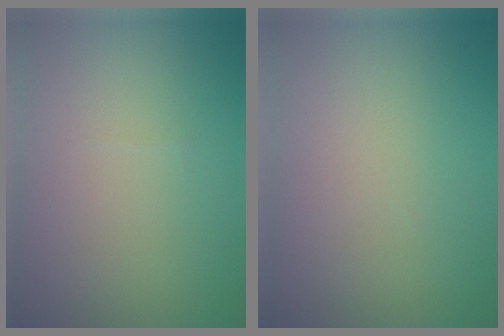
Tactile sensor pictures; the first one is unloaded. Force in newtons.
{"total": 0.0}